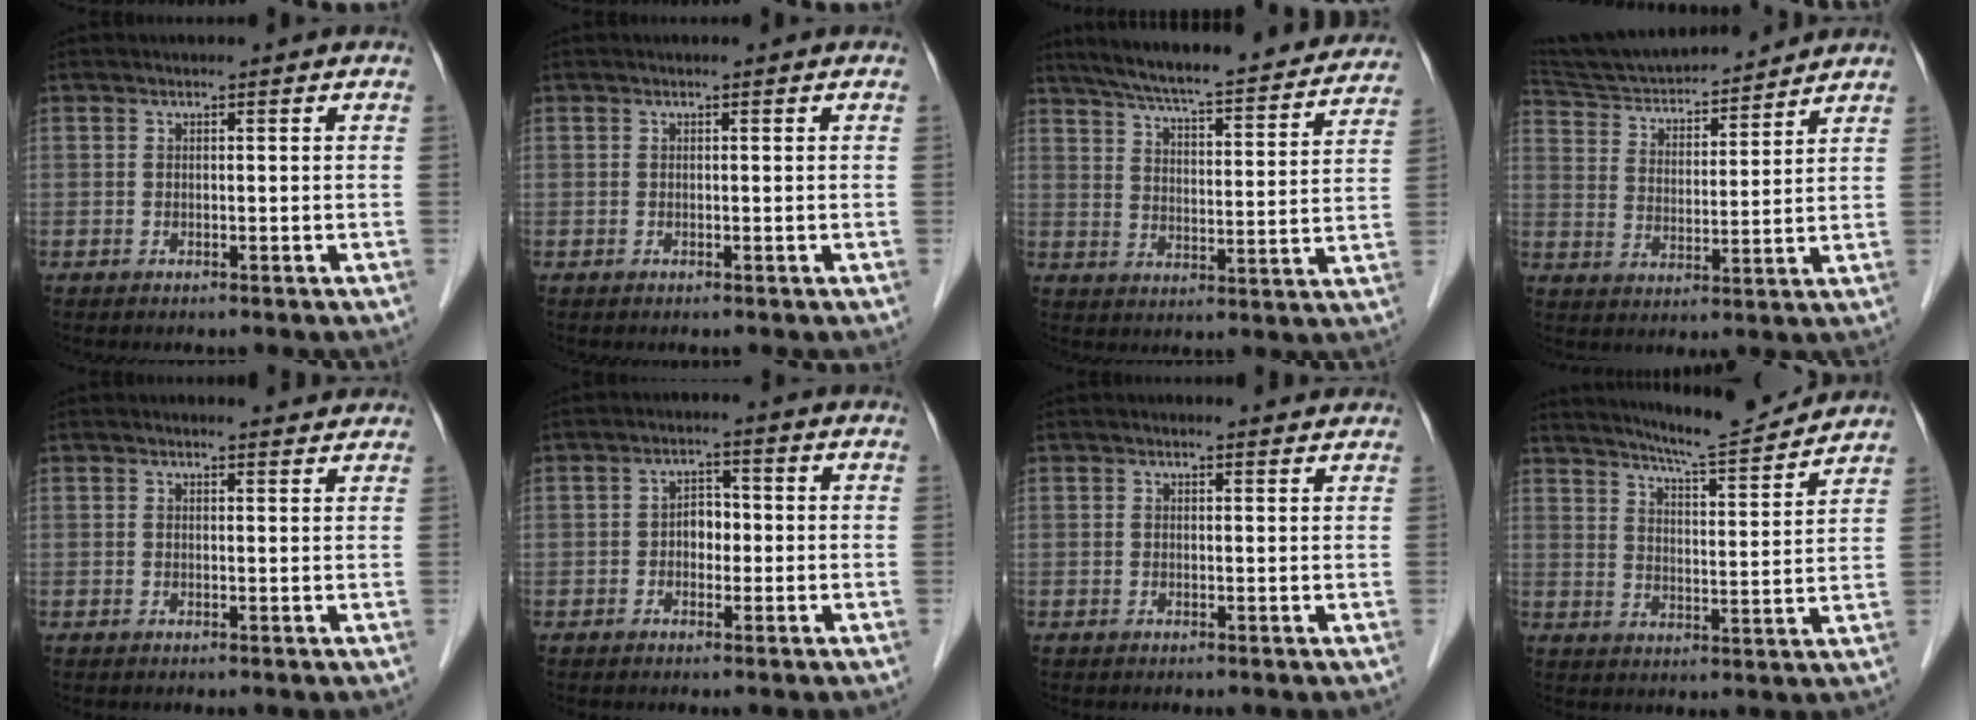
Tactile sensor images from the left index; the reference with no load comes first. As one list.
[{"total": 0.0}, {"total": 25.6, "force": [22.9, 3.4, 11.1], "torque": [-0.172, -0.019, 0.295]}, {"total": 16.0, "force": [15.0, 2.4, 5.1], "torque": [-0.089, 0.020, 0.248]}, {"total": 1.9, "force": [1.9, 0.3, 0.1], "torque": [-0.009, -0.004, 0.018]}, {"total": 3.0, "force": [-0.5, 2.0, 2.1], "torque": [-0.031, 0.009, -0.013]}, {"total": 1.7, "force": [1.6, 0.4, 0.3], "torque": [-0.011, -0.001, 0.014]}, {"total": 11.8, "force": [11.2, -0.4, 3.8], "torque": [-0.064, -0.007, 0.161]}]